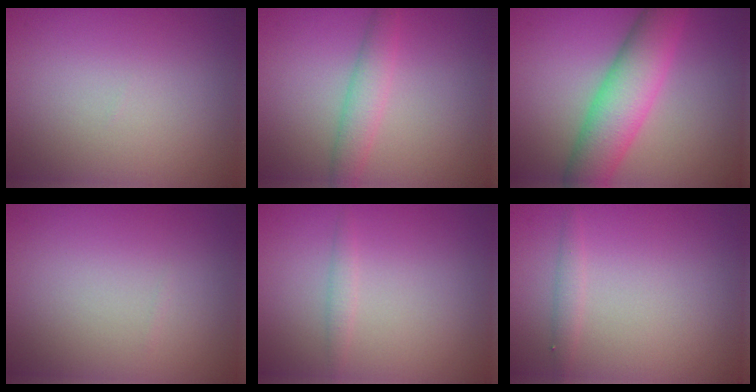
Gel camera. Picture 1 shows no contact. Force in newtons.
{"total": 2.6, "press": 2.6, "slide": 0.0}
{"total": 6.9, "press": 6.9, "slide": 0.1}
{"total": 0.0}
{"total": 1.0, "press": 1.0, "slide": 0.0}
{"total": 1.0, "press": 1.0, "slide": 0.1}